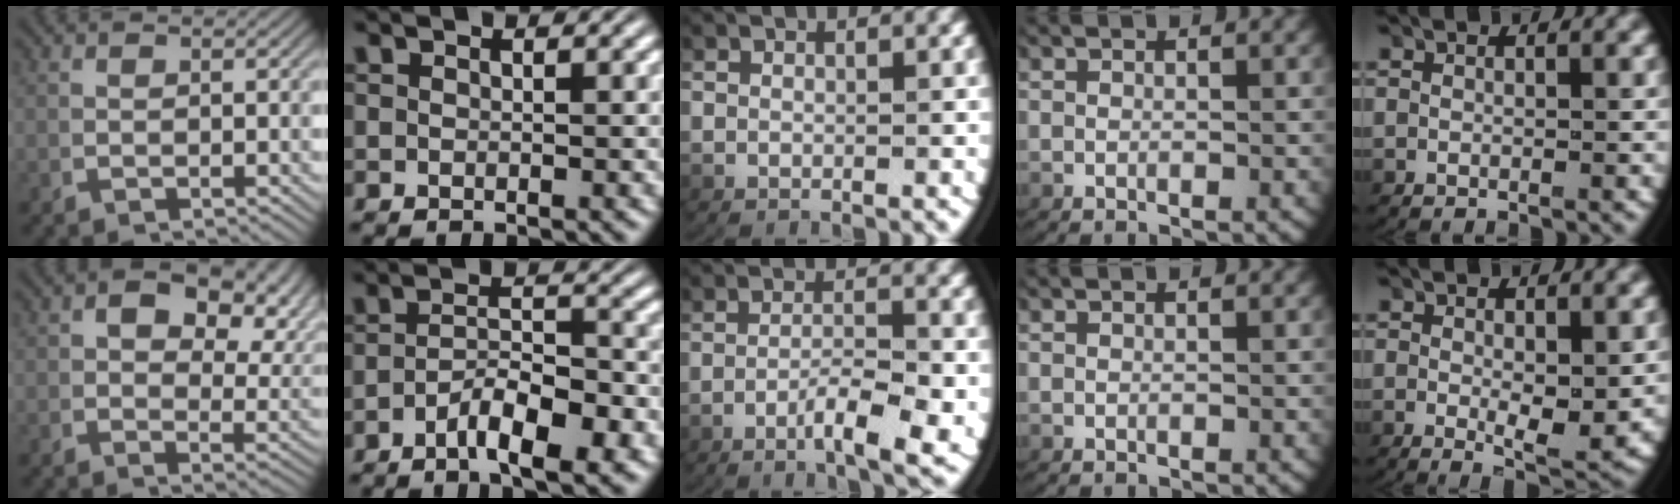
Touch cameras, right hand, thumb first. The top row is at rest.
{"thumb": {"total": 7.2, "force": [2.4, 4.1, 5.4], "torque": [-0.071, -0.006, 0.034]}, "index": {"total": 4.9, "force": [-3.1, 1.2, 3.7], "torque": [-0.042, -0.004, -0.053]}, "middle": {"total": 4.3, "force": [-1.9, 0.9, 3.8], "torque": [-0.061, -0.002, -0.031]}, "little": {"total": 3.0, "force": [-0.2, 1.2, 2.8], "torque": [-0.054, -0.022, 0.004]}}